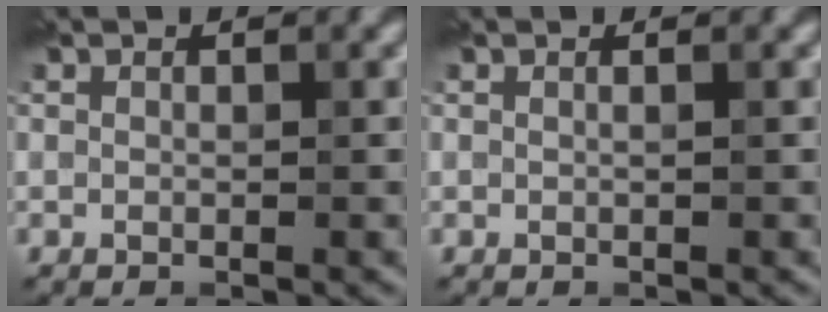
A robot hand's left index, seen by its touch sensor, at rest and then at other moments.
{"total": 0.0}